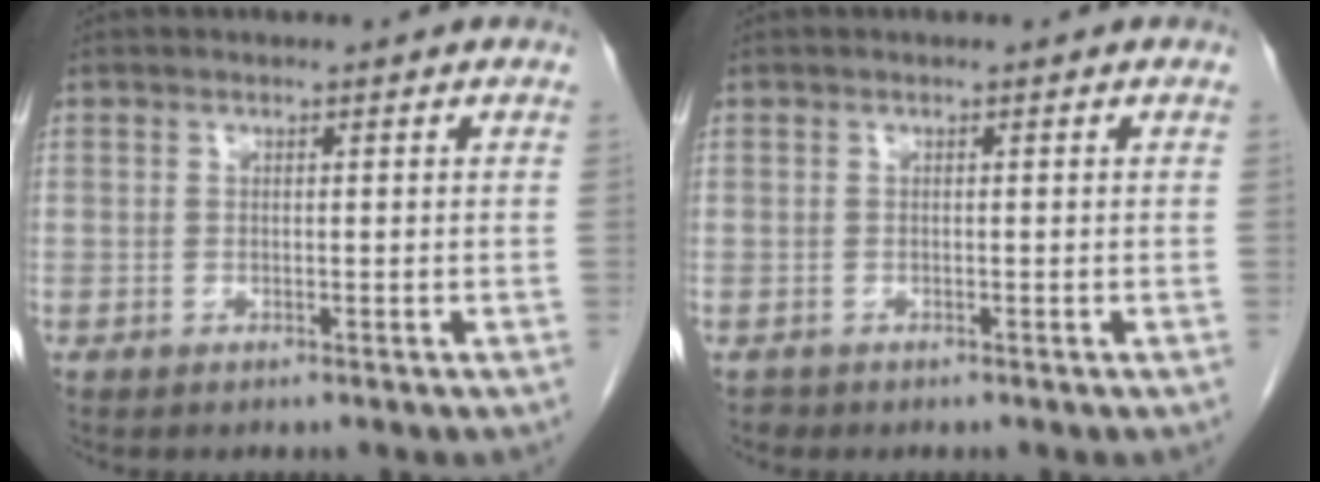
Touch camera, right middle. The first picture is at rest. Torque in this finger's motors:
{"motor_torque": [-0.19, 0.22, -0.04, 0.00]}